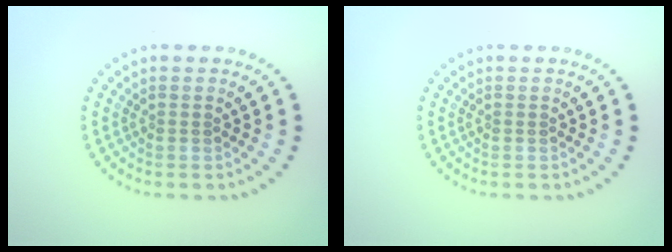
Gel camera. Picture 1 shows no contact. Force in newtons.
{"total": 0.0}